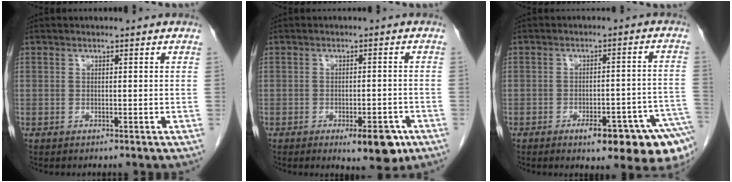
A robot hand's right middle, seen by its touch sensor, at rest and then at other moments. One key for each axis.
{"total": 6.5, "fx": -3.7, "fy": 1.9, "fz": 5.0, "tx": -0.058, "ty": -0.006, "tz": -0.042}
{"total": 13.0, "fx": -7.9, "fy": 2.1, "fz": 10.1, "tx": -0.050, "ty": 0.021, "tz": -0.098}